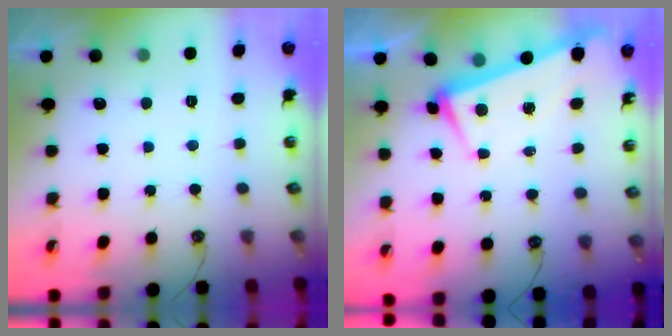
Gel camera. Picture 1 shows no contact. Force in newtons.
{"total": 1.4, "press": 1.1, "slide": 0.8}